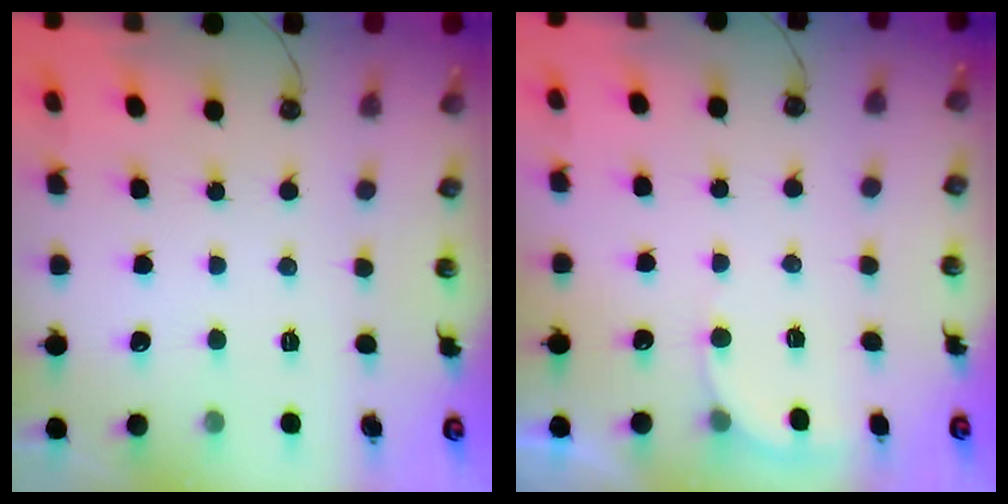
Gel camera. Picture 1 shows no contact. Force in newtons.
{"total": 3.1, "press": 3.0, "slide": 0.6}